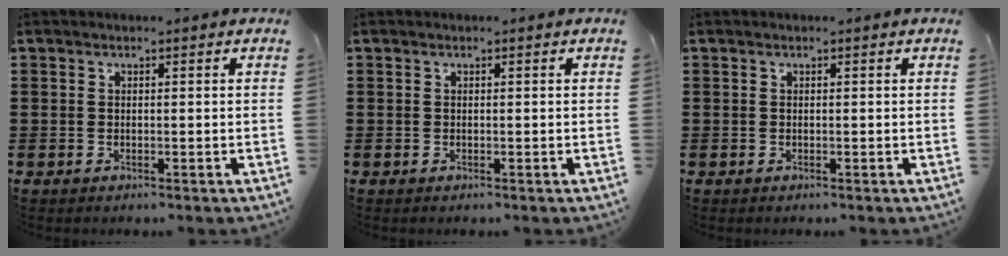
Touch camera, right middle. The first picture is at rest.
{"total": 0.0}
{"total": 0.0}